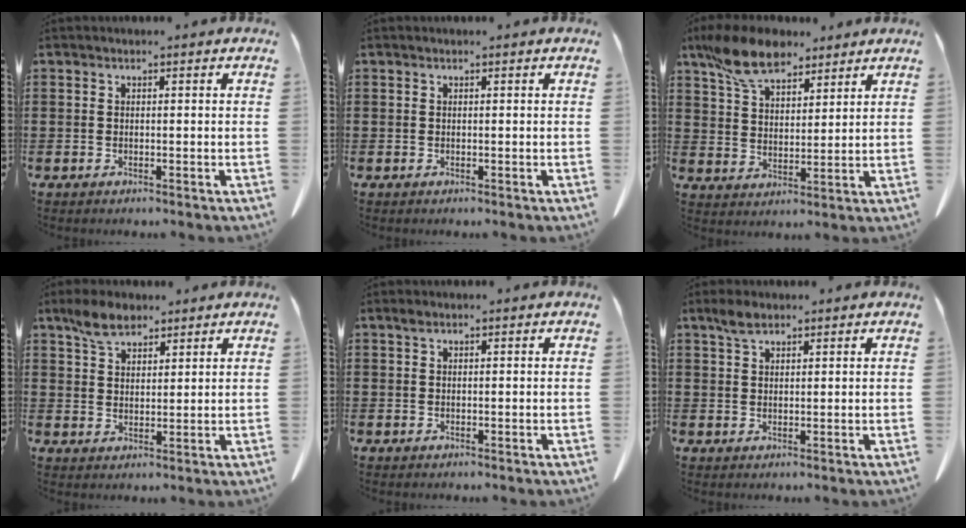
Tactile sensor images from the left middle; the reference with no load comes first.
{"total": 0.0}
{"total": 10.2, "force": [7.8, 4.1, 5.2], "torque": [-0.127, -0.007, 0.147]}
{"total": 5.1, "force": [3.7, 2.4, 2.4], "torque": [-0.059, 0.006, 0.071]}
{"total": 0.7, "force": [0.4, 0.3, 0.5], "torque": [-0.011, 0.001, 0.008]}
{"total": 2.8, "force": [2.0, 1.2, 1.6], "torque": [-0.037, 0.003, 0.037]}